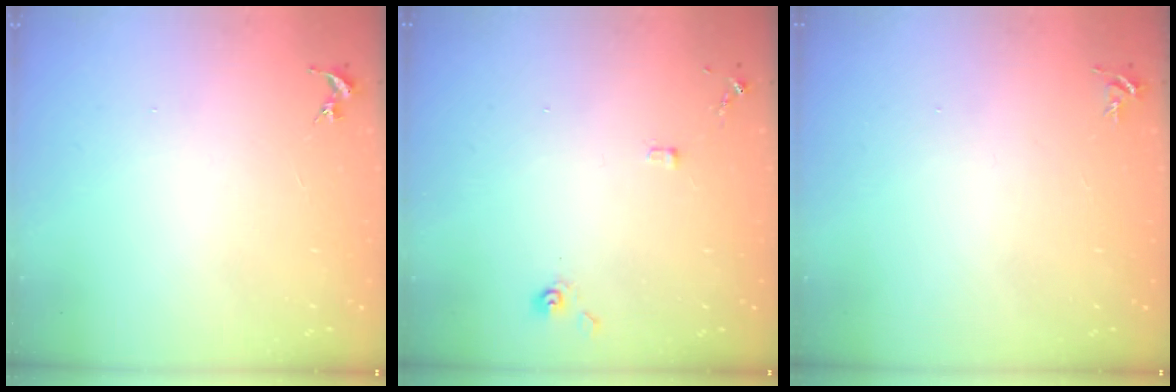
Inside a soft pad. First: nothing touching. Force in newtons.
{"total": 6.5, "press": 6.4, "slide": 0.6}
{"total": 4.4, "press": 4.4, "slide": 0.6}